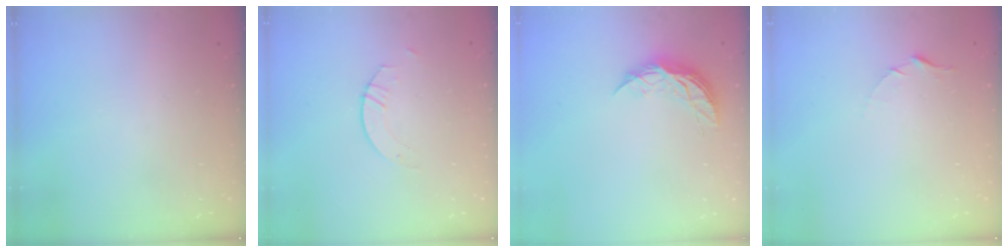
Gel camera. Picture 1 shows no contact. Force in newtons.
{"total": 2.6, "press": 2.6, "slide": 0.2}
{"total": 8.8, "press": 8.8, "slide": 0.5}
{"total": 5.4, "press": 5.4, "slide": 0.5}